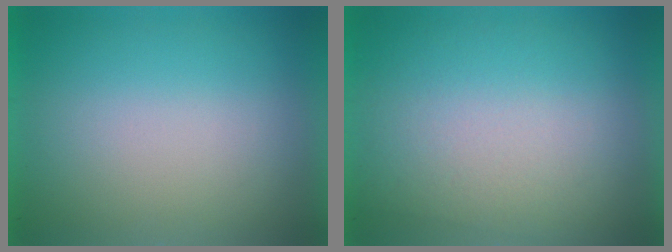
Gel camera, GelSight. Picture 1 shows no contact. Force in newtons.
{"total": 2.6}